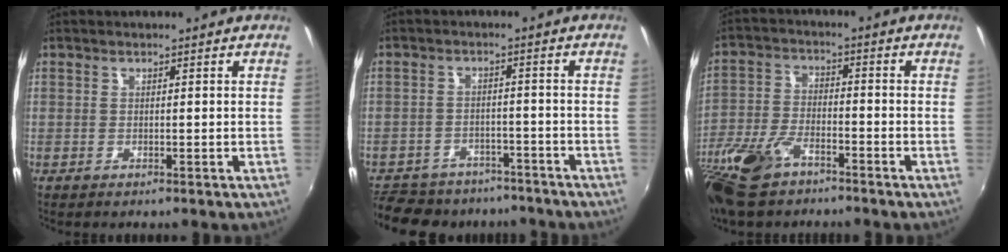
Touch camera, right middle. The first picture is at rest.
{"total": 17.6, "force": [-14.2, 8.2, 6.5], "torque": [-0.155, 0.007, -0.191]}
{"total": 13.8, "force": [-9.4, 6.0, 8.1], "torque": [-0.198, -0.021, -0.189]}